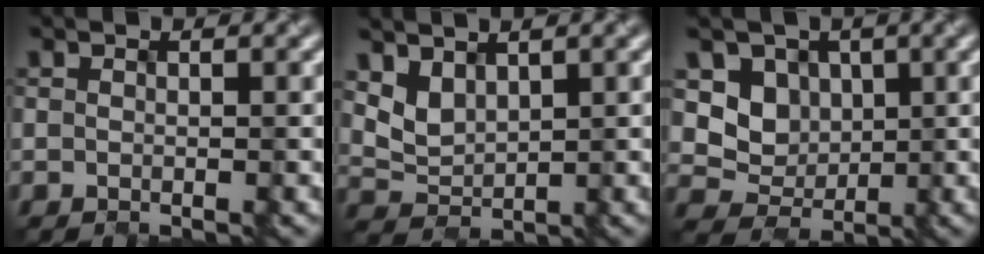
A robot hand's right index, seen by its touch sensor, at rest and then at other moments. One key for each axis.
{"total": 2.4, "fx": 1.6, "fy": 1.4, "fz": 1.2, "tx": -0.032, "ty": -0.003, "tz": 0.037}
{"total": 4.3, "fx": 1.0, "fy": 3.8, "fz": 1.7, "tx": -0.038, "ty": -0.003, "tz": 0.015}